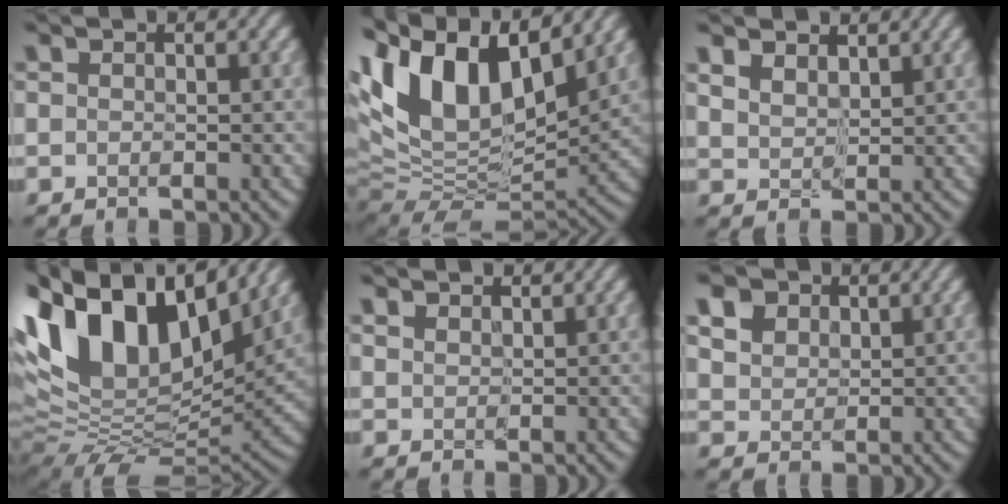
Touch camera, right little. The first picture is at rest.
{"total": 13.4, "force": [4.9, 7.1, 10.3], "torque": [-0.185, 0.026, 0.089]}
{"total": 4.7, "force": [3.4, 2.3, 2.3], "torque": [-0.066, 0.005, 0.056]}
{"total": 14.8, "force": [6.0, 8.4, 10.6], "torque": [-0.202, 0.030, 0.114]}
{"total": 2.4, "force": [2.0, 1.0, 1.0], "torque": [-0.026, 0.003, 0.031]}
{"total": 5.5, "force": [2.9, 4.0, 2.5], "torque": [-0.117, 0.010, 0.064]}